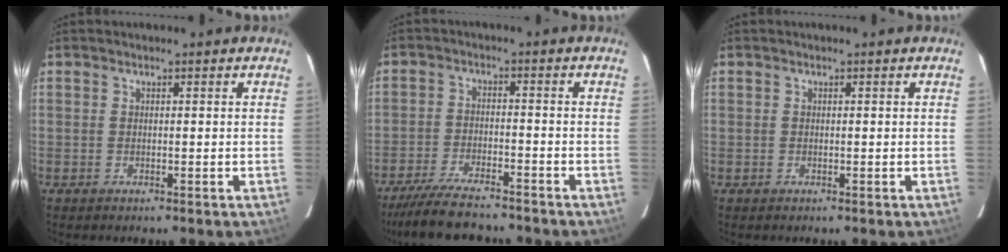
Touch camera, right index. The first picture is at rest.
{"total": 12.5, "force": [-11.0, 2.5, 5.4], "torque": [-0.127, -0.016, -0.183]}
{"total": 0.0}